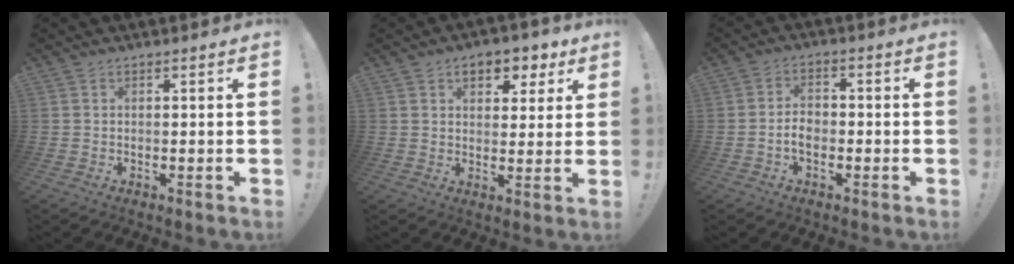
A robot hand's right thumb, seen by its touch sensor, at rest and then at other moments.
{"total": 7.9, "force": [4.0, 5.1, 4.5], "torque": [-0.051, -0.017, 0.069]}
{"total": 4.7, "force": [-1.1, 3.2, 3.3], "torque": [-0.055, 0.007, -0.022]}